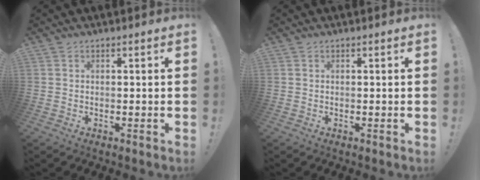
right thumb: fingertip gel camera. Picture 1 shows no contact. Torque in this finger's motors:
{"motor_torque": [-0.10, 0.10, -0.07, 0.17, 0.01]}